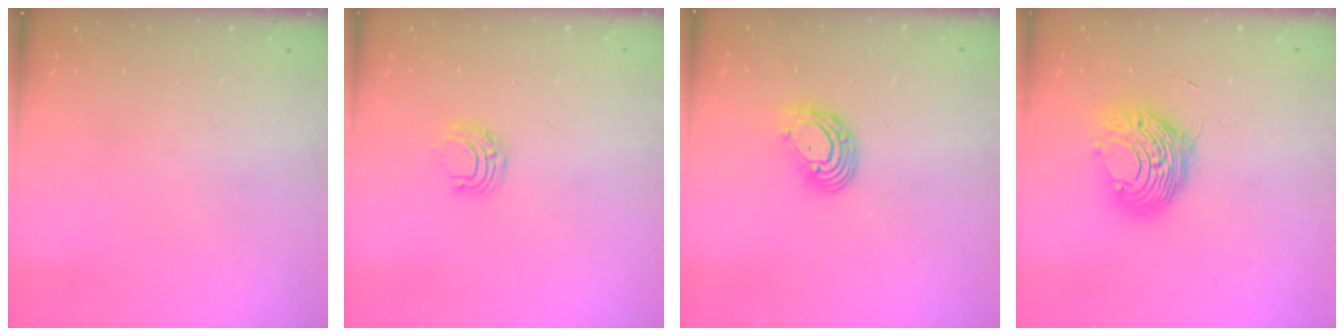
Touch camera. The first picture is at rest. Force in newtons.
{"total": 5.8, "press": 5.8, "slide": 0.6}
{"total": 10.7, "press": 10.5, "slide": 2.2}
{"total": 11.1, "press": 11.1, "slide": 0.9}